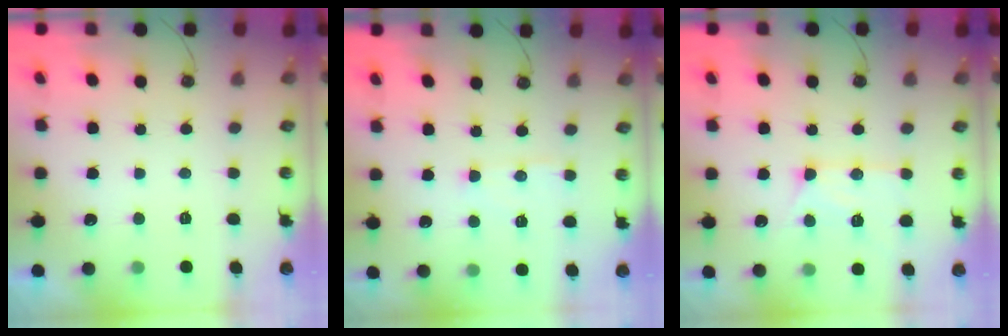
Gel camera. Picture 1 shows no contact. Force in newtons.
{"total": 6.2, "press": 6.2, "slide": 0.4}
{"total": 13.0, "press": 13.0, "slide": 1.1}